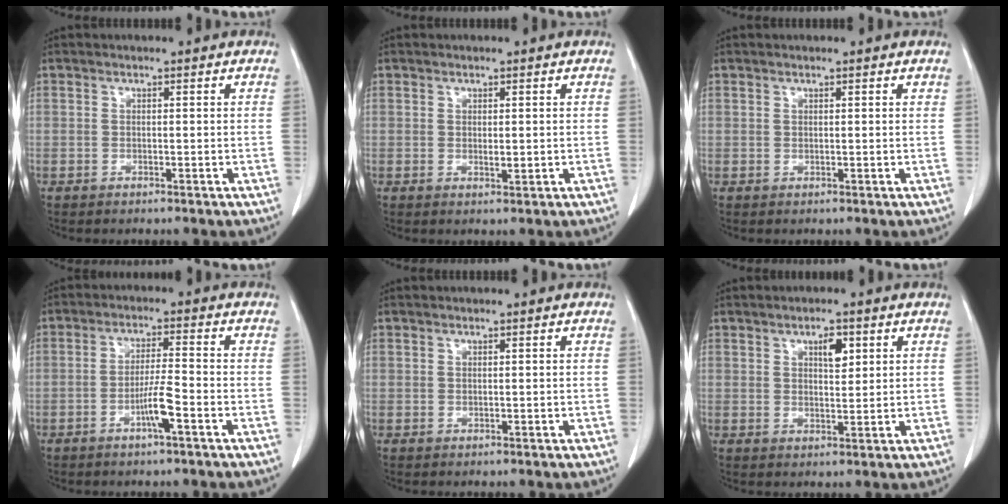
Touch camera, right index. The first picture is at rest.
{"total": 1.1, "force": [0.0, 0.4, 1.0], "torque": [-0.016, -0.004, 0.003]}
{"total": 0.0}
{"total": 4.0, "force": [-1.7, 0.3, 3.5], "torque": [-0.064, -0.001, -0.032]}
{"total": 0.0}
{"total": 3.5, "force": [1.7, 1.4, 2.7], "torque": [-0.041, -0.002, 0.028]}